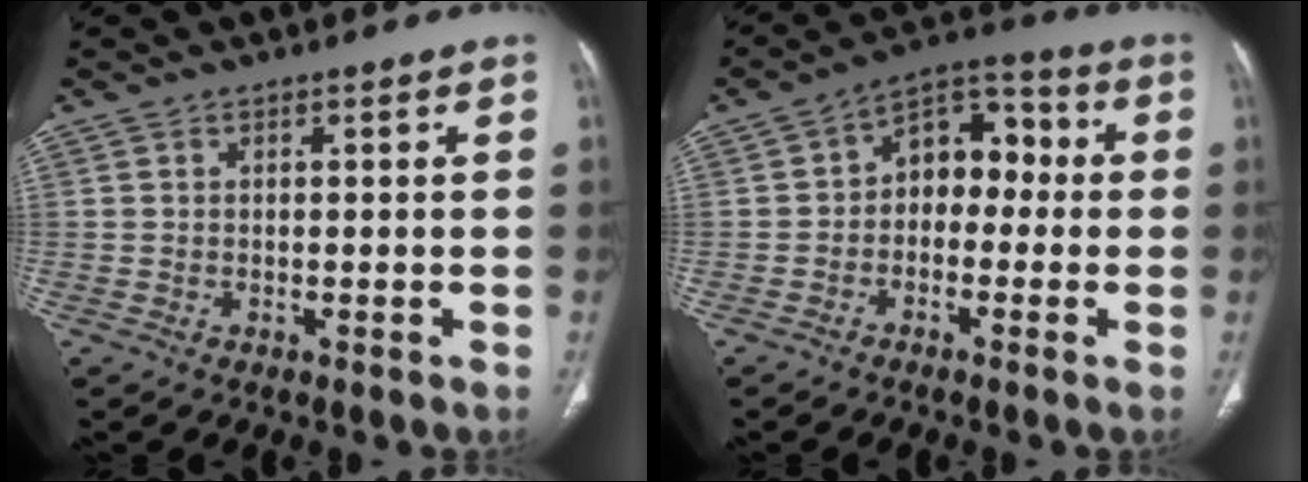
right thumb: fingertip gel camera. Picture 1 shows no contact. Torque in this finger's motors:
{"motor_torque": [-0.20, 0.85, -0.01, 0.17, 0.08]}